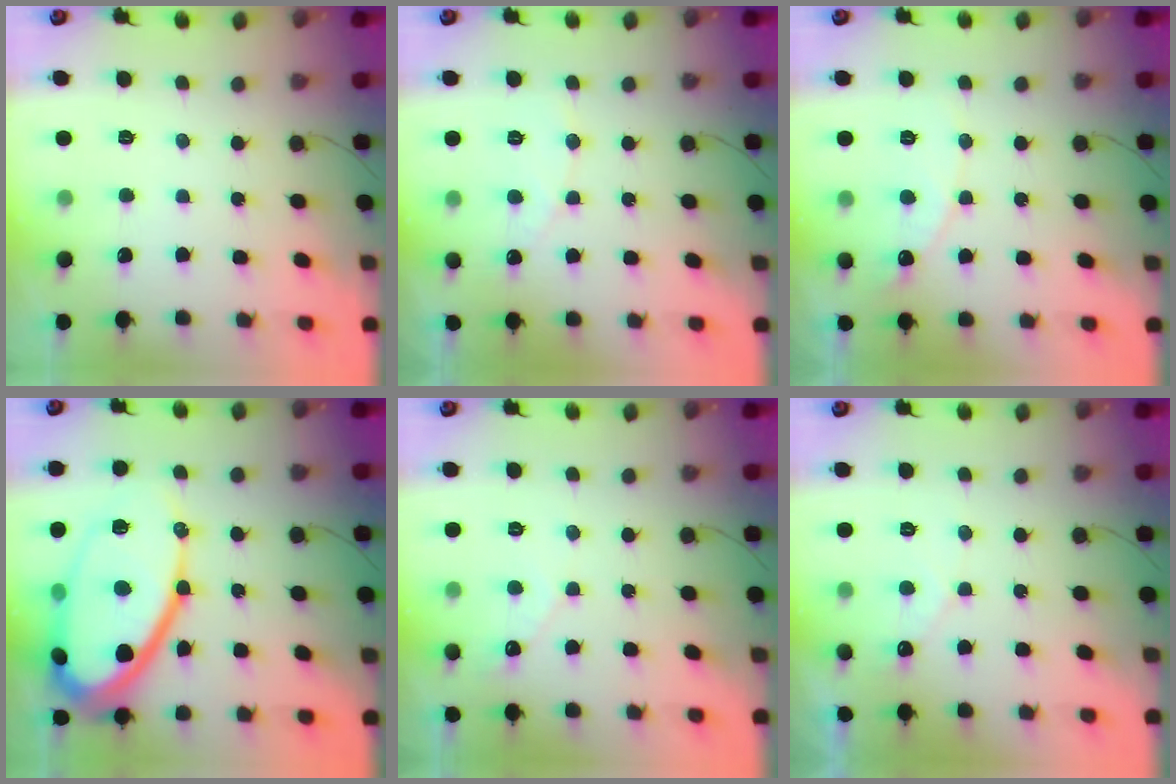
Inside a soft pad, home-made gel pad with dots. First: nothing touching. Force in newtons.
{"total": 4.5, "press": 4.4, "slide": 0.3}
{"total": 6.4, "press": 6.4, "slide": 0.3}
{"total": 23.3, "press": 23.2, "slide": 2.3}
{"total": 2.5, "press": 2.5, "slide": 0.1}
{"total": 3.2, "press": 3.2, "slide": 0.1}